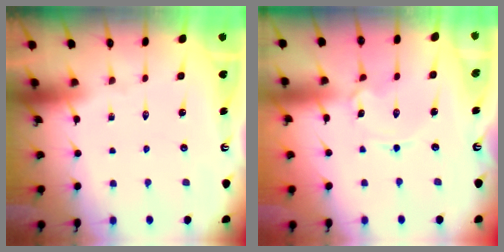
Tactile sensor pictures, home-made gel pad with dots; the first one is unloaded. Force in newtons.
{"total": 1.2, "press": 1.1, "slide": 0.1}